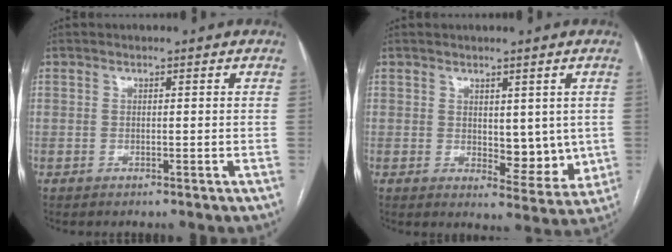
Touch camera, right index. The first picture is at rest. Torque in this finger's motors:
{"motor_torque": [0.81, 0.94, 0.05, 0.04]}